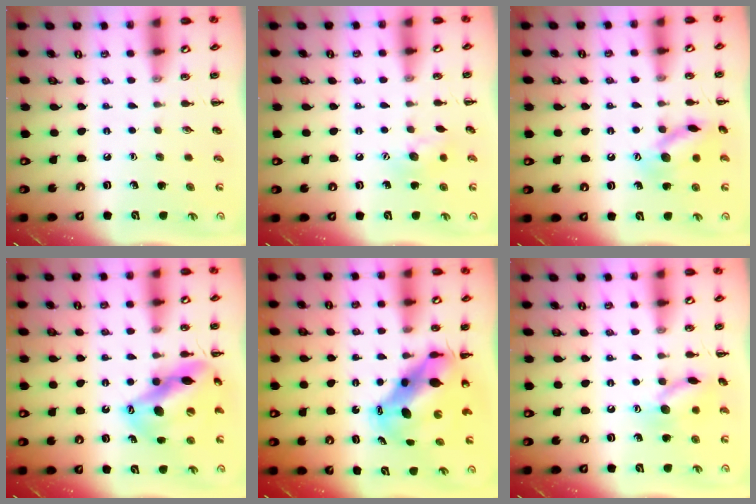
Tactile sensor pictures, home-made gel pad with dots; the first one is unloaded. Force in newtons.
{"total": 8.3, "press": 8.2, "slide": 1.2}
{"total": 13.0, "press": 13.0, "slide": 0.8}
{"total": 17.0, "press": 16.4, "slide": 4.6}
{"total": 11.3, "press": 10.9, "slide": 3.1}
{"total": 11.5, "press": 11.5, "slide": 0.7}